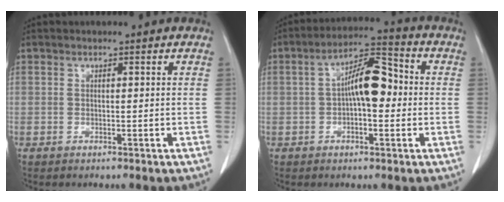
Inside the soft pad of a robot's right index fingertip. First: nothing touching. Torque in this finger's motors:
{"motor_torque": [1.08, -0.09, 0.31, 0.11]}